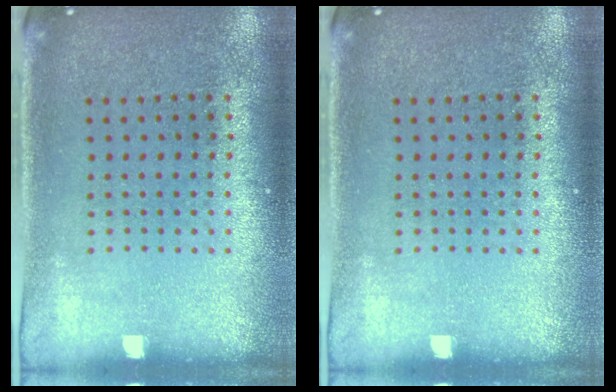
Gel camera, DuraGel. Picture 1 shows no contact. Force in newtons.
{"total": 0.0}